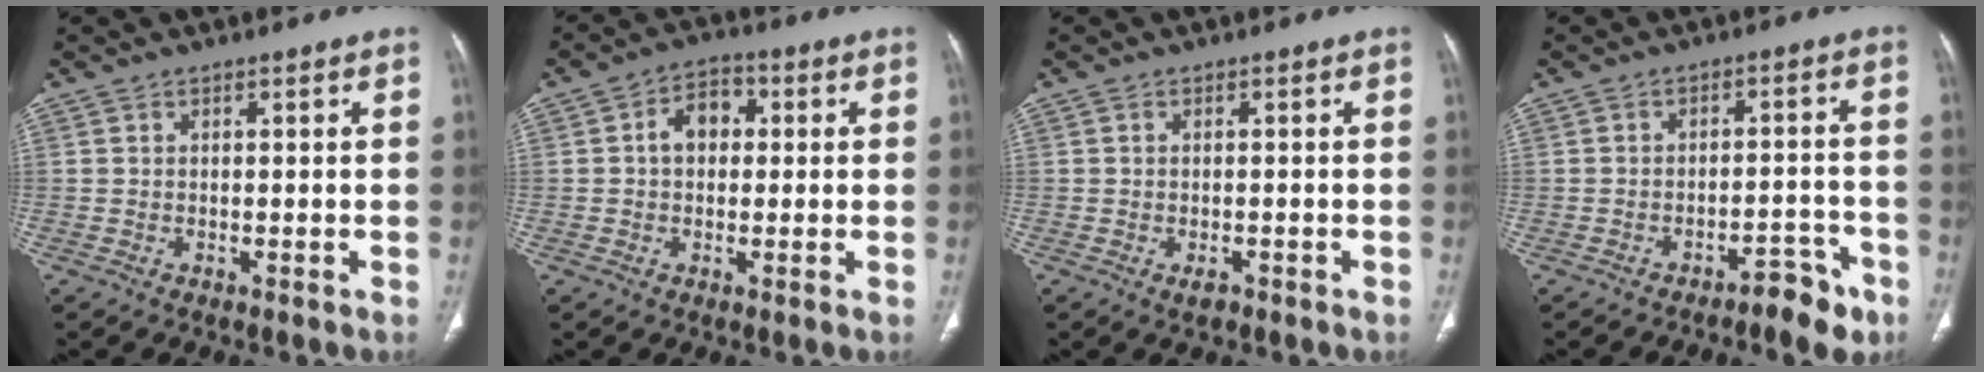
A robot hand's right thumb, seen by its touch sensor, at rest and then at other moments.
{"total": 6.3, "force": [0.7, 4.6, 4.2], "torque": [-0.050, 0.016, 0.003]}
{"total": 1.7, "force": [-0.9, 0.9, 1.1], "torque": [-0.016, 0.003, -0.012]}
{"total": 6.5, "force": [-4.5, 2.7, 3.9], "torque": [-0.037, 0.042, -0.057]}